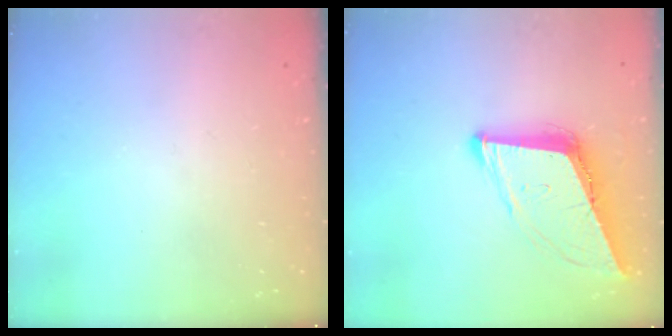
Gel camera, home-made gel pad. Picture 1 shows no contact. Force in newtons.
{"total": 10.9, "press": 10.3, "slide": 3.6}